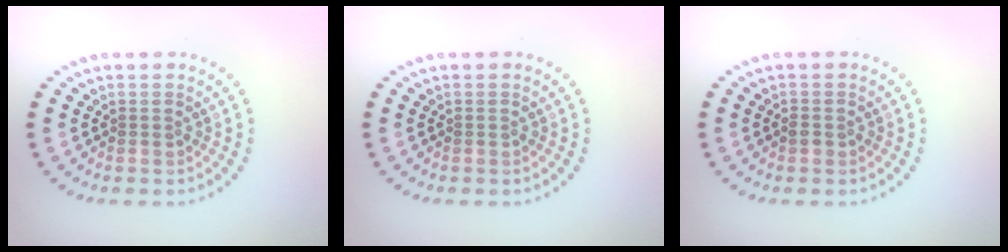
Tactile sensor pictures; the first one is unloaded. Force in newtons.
{"total": 0.0}
{"total": 0.9, "press": 0.8, "slide": 0.3}